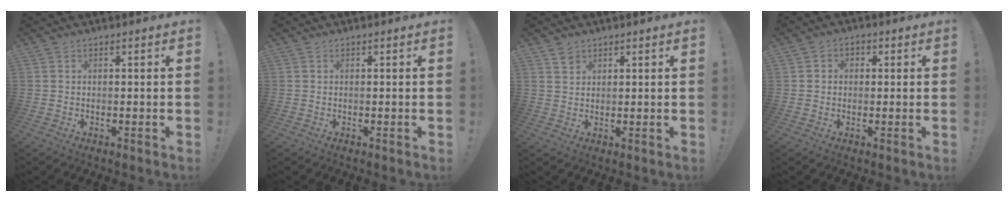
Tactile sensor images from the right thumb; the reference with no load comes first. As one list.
[{"total": 0.0}, {"total": 2.5, "force": [1.8, 1.7, 0.5], "torque": [0.008, -0.015, 0.031]}, {"total": 2.5, "force": [-0.7, 2.2, 1.0], "torque": [-0.017, 0.010, -0.013]}]